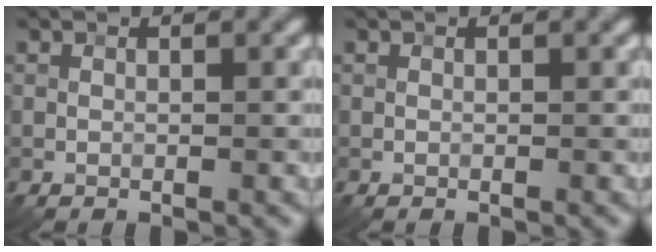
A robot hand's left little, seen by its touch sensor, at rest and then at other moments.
{"total": 0.0}